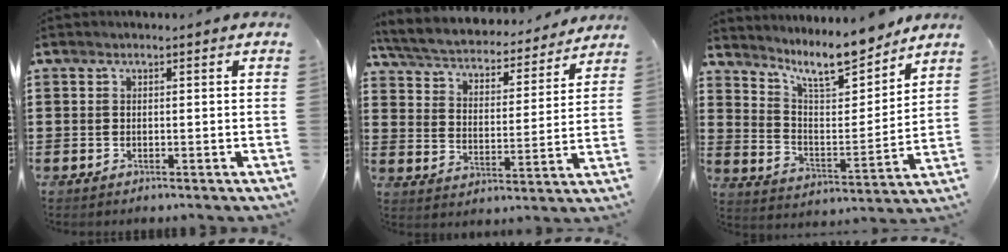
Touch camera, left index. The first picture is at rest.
{"total": 4.5, "force": [4.3, 0.5, 1.2], "torque": [-0.046, -0.033, 0.066]}
{"total": 10.7, "force": [9.1, 2.3, 5.2], "torque": [-0.106, -0.051, 0.157]}